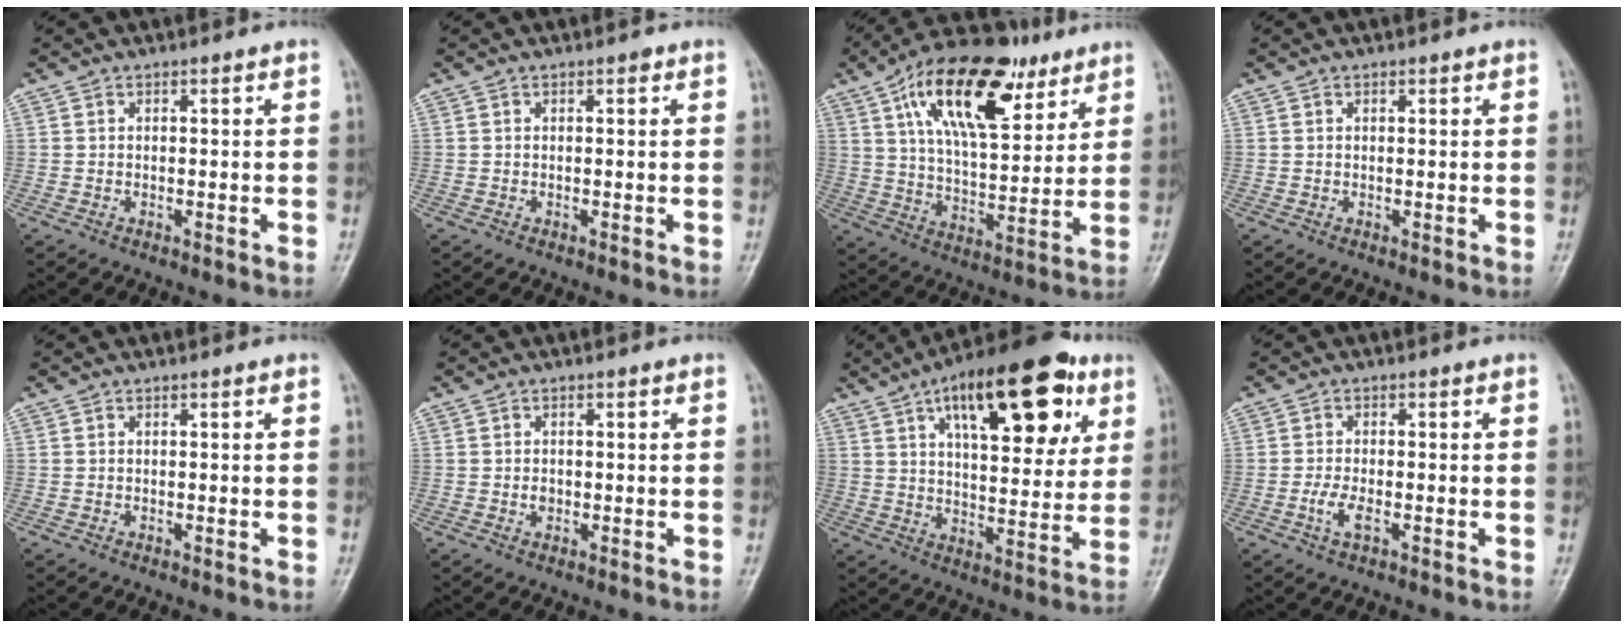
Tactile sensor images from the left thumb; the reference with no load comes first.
{"total": 0.6, "force": [0.3, 0.3, 0.4], "torque": [-0.003, 0.001, 0.001]}
{"total": 22.6, "force": [11.2, 10.6, 16.4], "torque": [-0.241, -0.024, 0.191]}
{"total": 0.6, "force": [0.3, 0.3, 0.3], "torque": [-0.003, -0.001, 0.003]}
{"total": 0.0}
{"total": 1.4, "force": [-0.2, 1.1, 0.8], "torque": [-0.007, 0.002, -0.003]}
{"total": 23.7, "force": [11.0, 10.1, 18.4], "torque": [-0.239, -0.017, 0.167]}
{"total": 3.4, "force": [-1.2, 1.4, 2.8], "torque": [-0.062, 0.004, -0.024]}